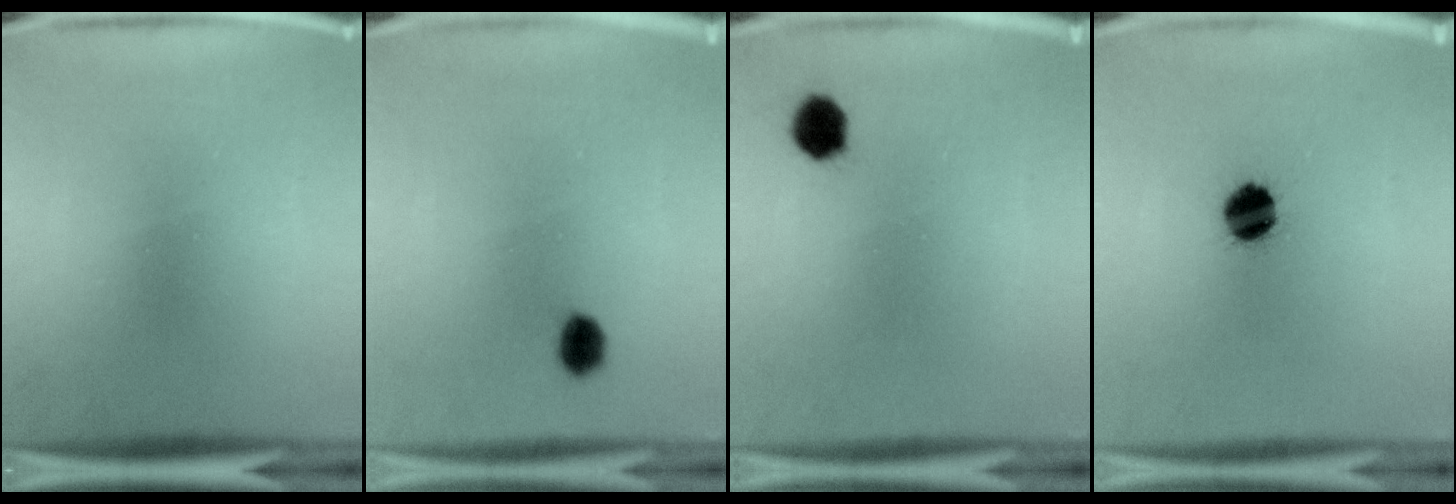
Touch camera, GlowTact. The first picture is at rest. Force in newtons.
{"total": 3.2}
{"total": 4.3}
{"total": 7.9}